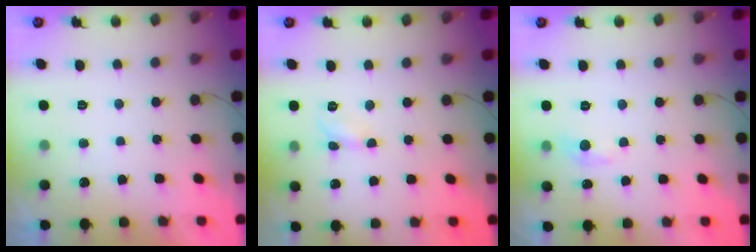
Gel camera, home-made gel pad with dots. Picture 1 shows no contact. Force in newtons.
{"total": 3.6, "press": 3.6, "slide": 0.4}
{"total": 7.2, "press": 7.2, "slide": 1.0}